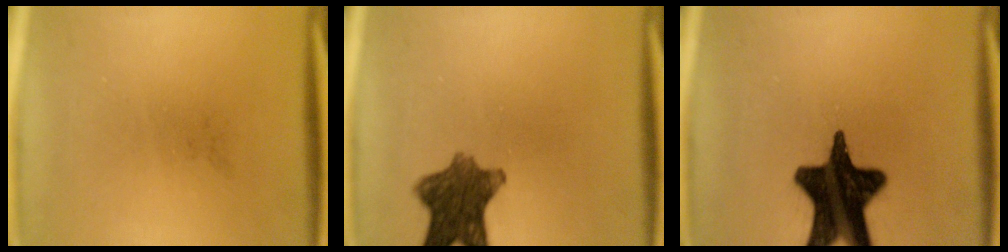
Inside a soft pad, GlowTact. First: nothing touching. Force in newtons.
{"total": 9.0}
{"total": 18.6}